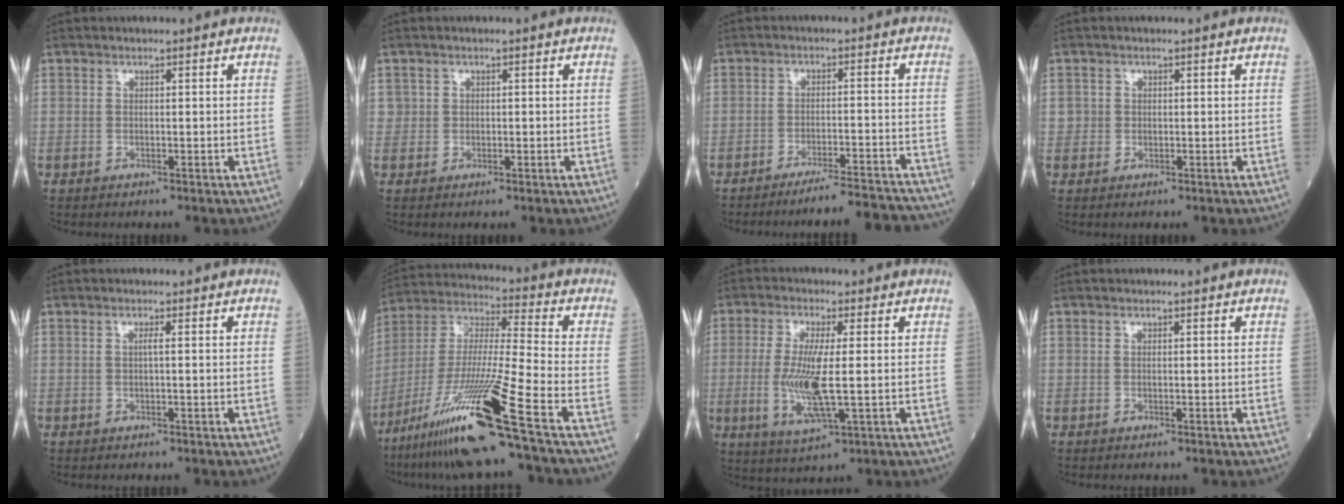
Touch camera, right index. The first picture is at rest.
{"total": 1.1, "force": [0.2, 1.1, 0.2], "torque": [0.000, 0.002, 0.003]}
{"total": 11.4, "force": [-11.0, -0.2, 2.9], "torque": [-0.018, 0.003, -0.151]}
{"total": 1.2, "force": [0.1, 1.2, 0.2], "torque": [0.003, 0.003, 0.001]}
{"total": 0.7, "force": [0.1, -0.1, 0.7], "torque": [-0.013, 0.000, 0.001]}
{"total": 20.5, "force": [-12.3, -1.6, 16.4], "torque": [-0.347, -0.047, -0.232]}
{"total": 8.8, "force": [-0.7, 1.4, 8.7], "torque": [-0.186, -0.015, -0.012]}
{"total": 0.0}